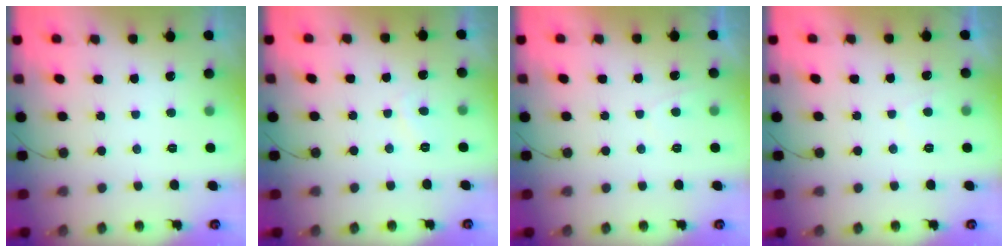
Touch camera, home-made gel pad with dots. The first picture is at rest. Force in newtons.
{"total": 1.5, "press": 1.4, "slide": 0.6}
{"total": 1.9, "press": 1.8, "slide": 0.6}
{"total": 2.0, "press": 1.9, "slide": 0.7}